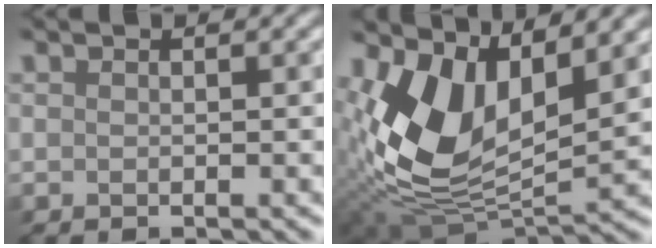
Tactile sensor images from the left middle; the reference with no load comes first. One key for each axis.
{"total": 8.6, "fx": 2.7, "fy": 5.0, "fz": 6.5, "tx": -0.150, "ty": -0.020, "tz": 0.056}